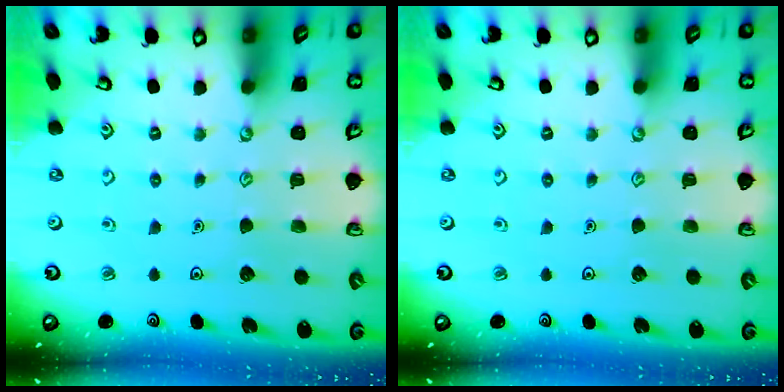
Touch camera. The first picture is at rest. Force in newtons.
{"total": 0.0}